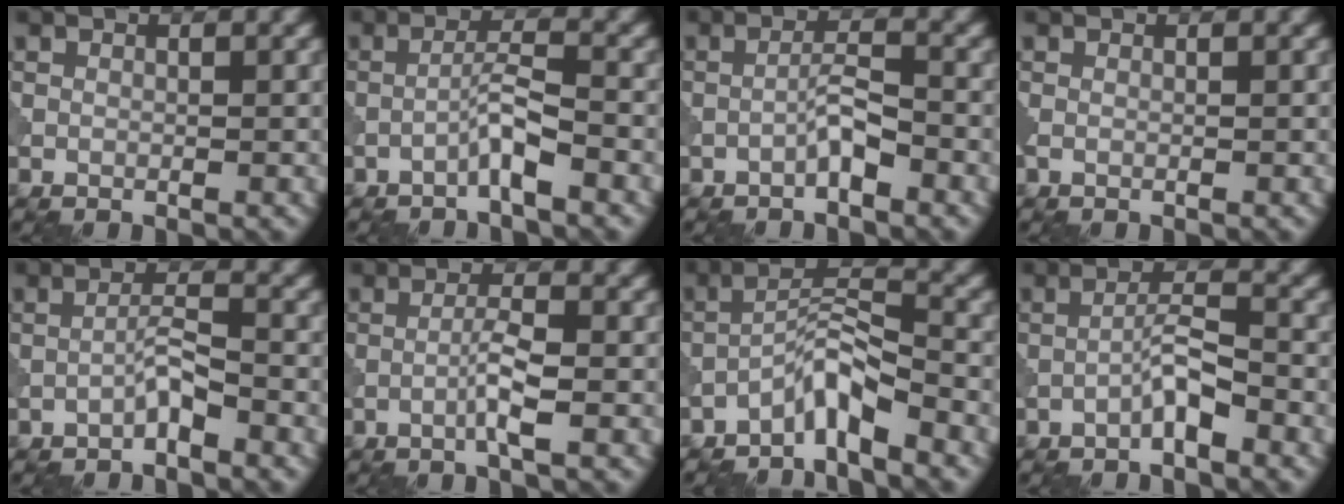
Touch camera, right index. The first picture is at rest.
{"total": 2.5, "force": [-1.4, 0.0, 2.1], "torque": [-0.042, 0.016, -0.032]}
{"total": 2.1, "force": [-1.2, 0.2, 1.6], "torque": [-0.031, 0.012, -0.026]}
{"total": 0.8, "force": [-0.2, 0.3, 0.8], "torque": [-0.012, -0.003, -0.008]}
{"total": 1.8, "force": [-1.2, 0.1, 1.4], "torque": [-0.027, 0.013, -0.026]}
{"total": 2.5, "force": [-0.9, 0.0, 2.3], "torque": [-0.047, 0.008, -0.022]}
{"total": 4.2, "force": [-3.1, 0.7, 2.7], "torque": [-0.049, 0.016, -0.066]}
{"total": 2.4, "force": [-1.5, 0.2, 1.9], "torque": [-0.037, 0.015, -0.031]}